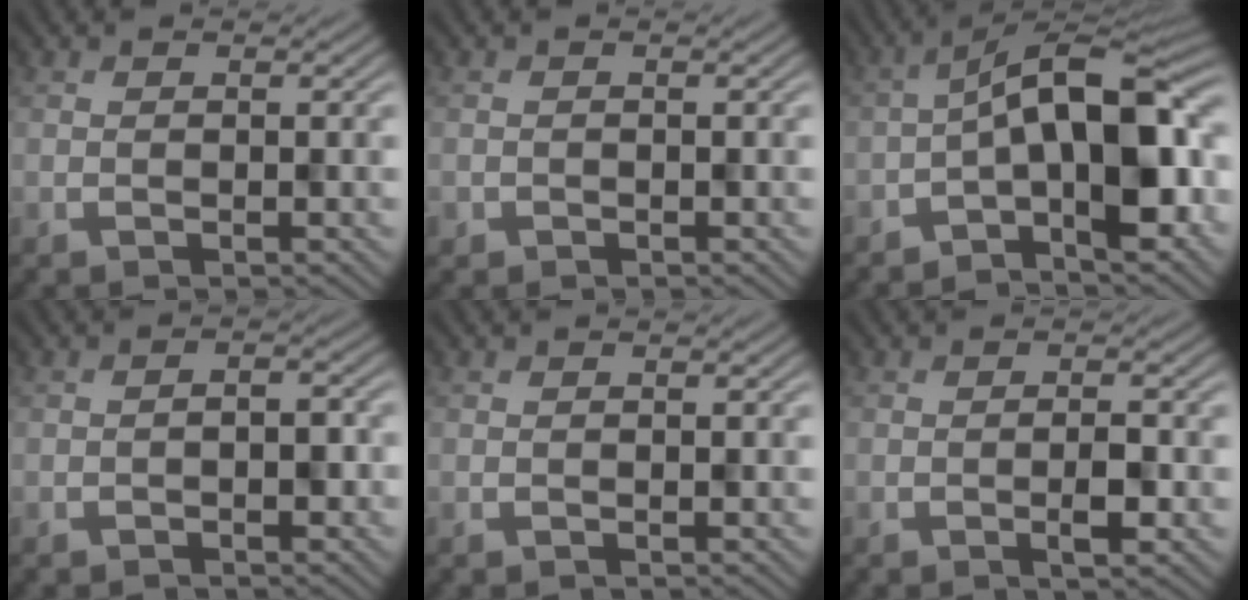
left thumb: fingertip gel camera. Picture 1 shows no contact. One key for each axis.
{"total": 0.6, "fx": -0.3, "fy": 0.5, "fz": -0.2, "tx": 0.005, "ty": -0.001, "tz": -0.004}
{"total": 12.2, "fx": -2.2, "fy": 4.6, "fz": 11.1, "tx": -0.152, "ty": 0.033, "tz": -0.046}
{"total": 1.5, "fx": -0.9, "fy": 0.6, "fz": 1.1, "tx": -0.016, "ty": 0.006, "tz": -0.017}
{"total": 0.0}
{"total": 1.8, "fx": -0.5, "fy": 0.3, "fz": 1.7, "tx": -0.029, "ty": 0.005, "tz": -0.012}